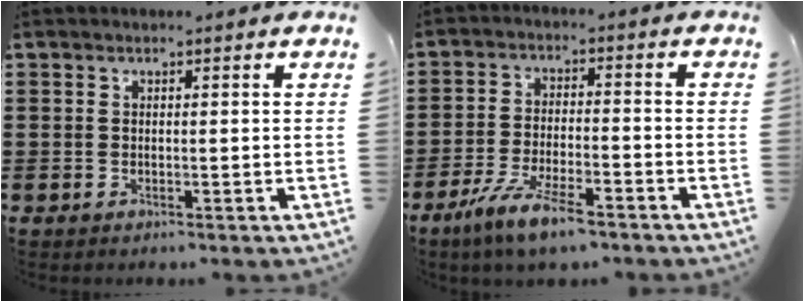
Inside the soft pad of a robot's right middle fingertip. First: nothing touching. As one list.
[{"total": 7.2, "force": [-5.5, 1.2, 4.5], "torque": [-0.104, -0.009, -0.106]}]